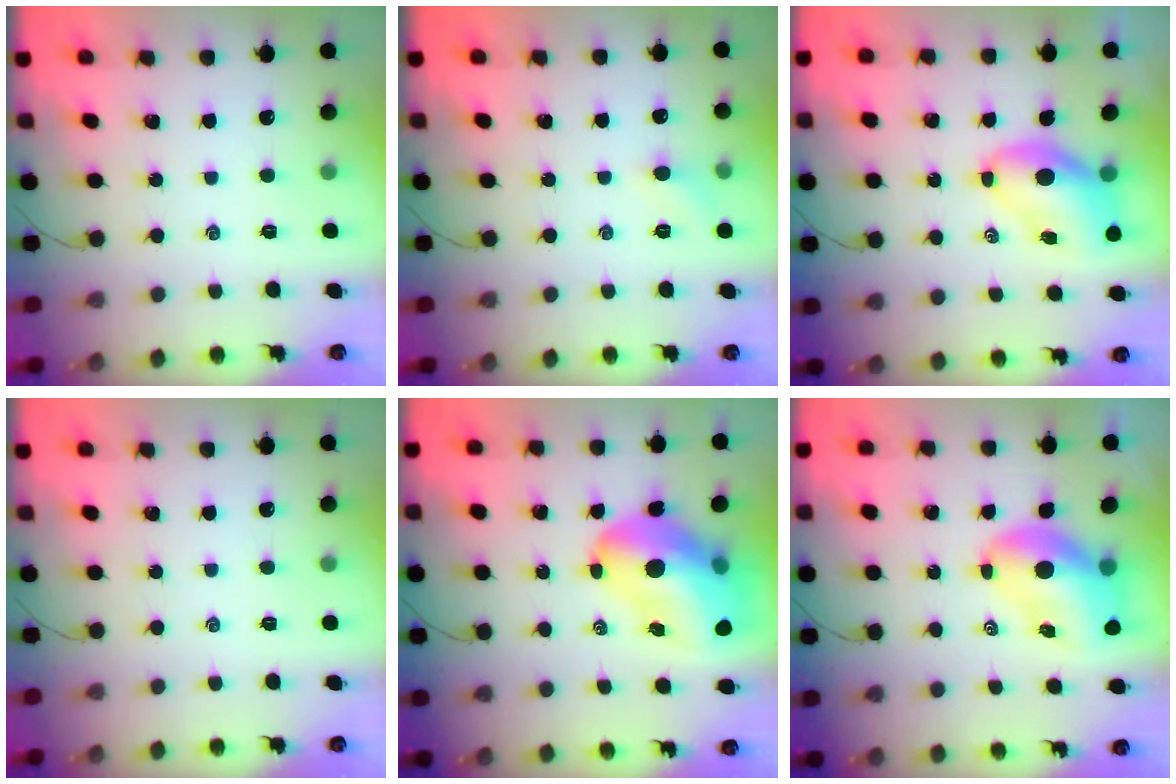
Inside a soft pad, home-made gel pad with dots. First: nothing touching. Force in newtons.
{"total": 4.4, "press": 4.1, "slide": 1.4}
{"total": 7.8, "press": 7.6, "slide": 1.8}
{"total": 0.0}
{"total": 19.5, "press": 18.6, "slide": 5.7}
{"total": 11.1, "press": 10.7, "slide": 3.2}